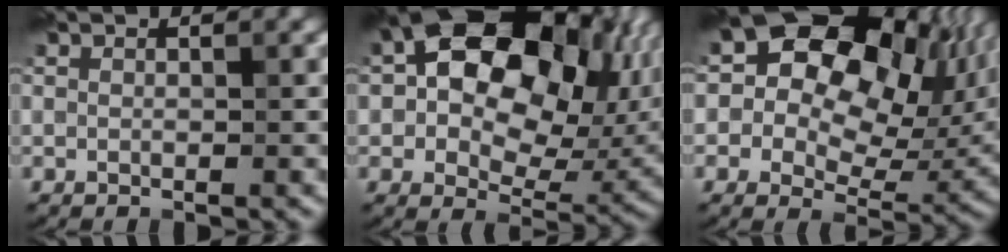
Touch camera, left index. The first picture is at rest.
{"total": 16.2, "force": [3.3, 10.5, 11.8], "torque": [-0.146, 0.022, 0.049]}
{"total": 15.1, "force": [4.4, 10.6, 9.7], "torque": [-0.119, 0.040, 0.065]}